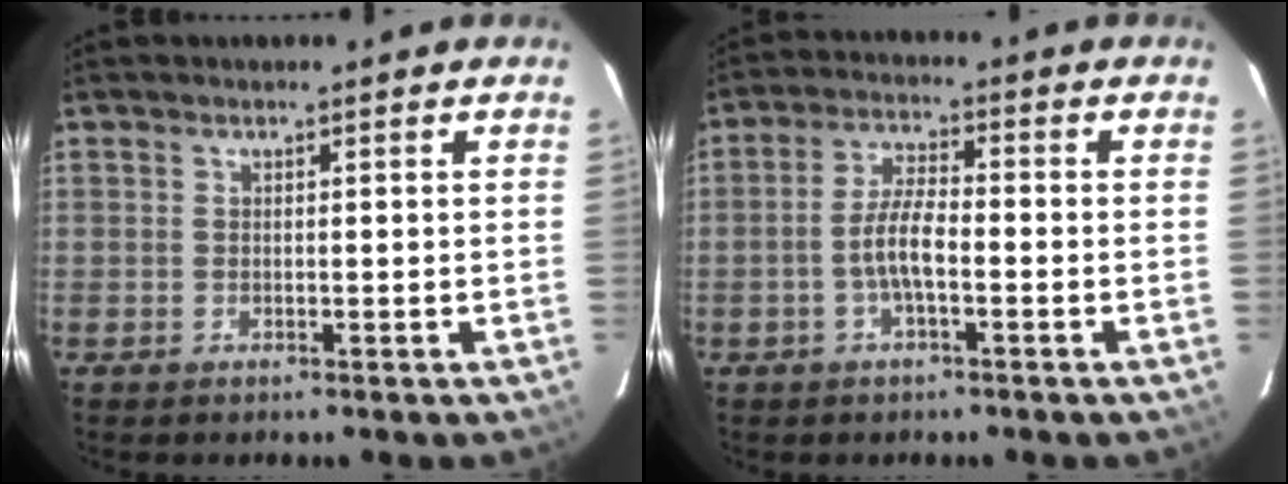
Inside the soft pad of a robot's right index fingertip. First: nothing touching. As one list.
[{"total": 5.7, "force": [-1.9, 1.5, 5.2], "torque": [-0.108, 0.008, -0.037]}]